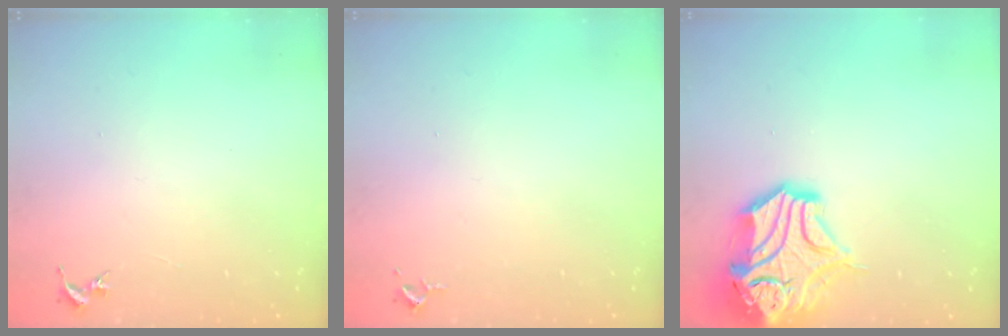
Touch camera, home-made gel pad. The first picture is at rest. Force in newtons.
{"total": 2.6, "press": 2.6, "slide": 0.4}
{"total": 17.4, "press": 17.2, "slide": 2.6}